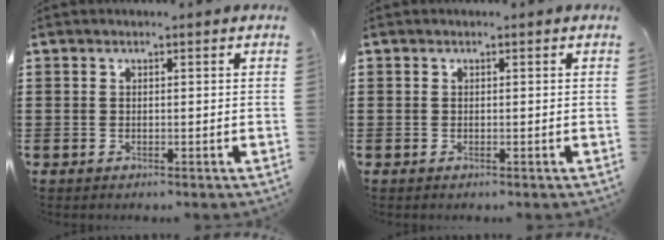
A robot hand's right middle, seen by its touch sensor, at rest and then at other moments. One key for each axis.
{"total": 0.0}